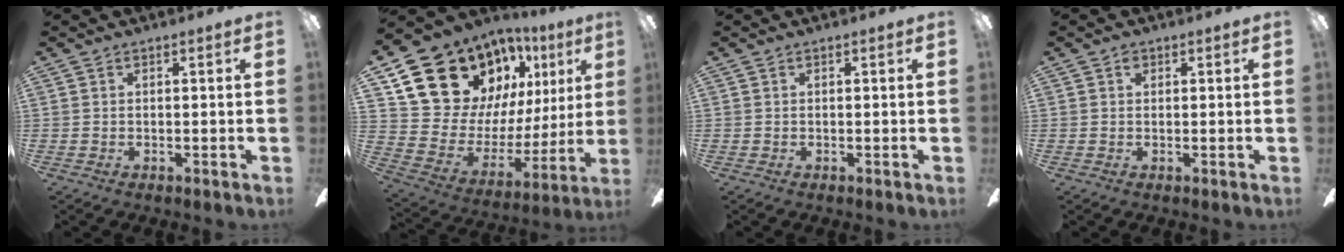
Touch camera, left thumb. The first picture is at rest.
{"total": 21.0, "force": [14.8, 12.9, 7.4], "torque": [-0.137, -0.101, 0.299]}
{"total": 0.0}
{"total": 1.2, "force": [0.5, 0.8, 0.7], "torque": [-0.008, 0.000, 0.007]}